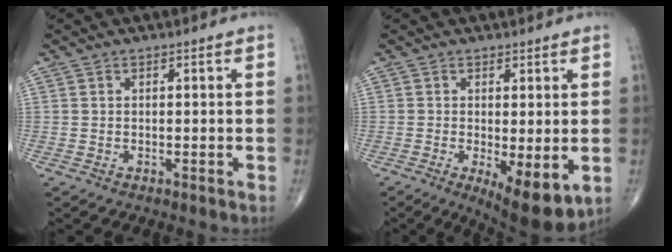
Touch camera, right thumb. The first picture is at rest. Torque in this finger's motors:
{"motor_torque": [-0.14, 0.57, -0.09, -0.27, 0.11]}